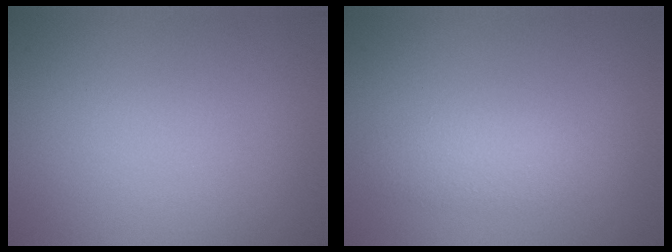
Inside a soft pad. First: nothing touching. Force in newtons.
{"total": 2.3, "press": 2.3, "slide": 0.2}